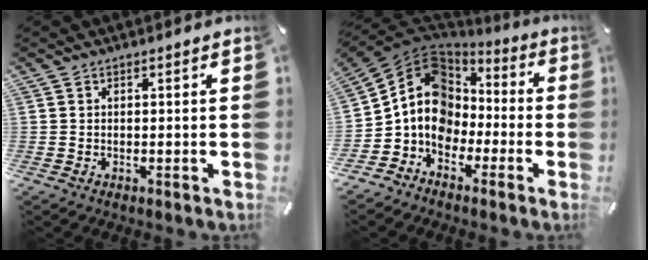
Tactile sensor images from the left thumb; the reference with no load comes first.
{"total": 12.7, "force": [-1.4, 11.3, 5.7], "torque": [-0.127, 0.008, -0.023]}